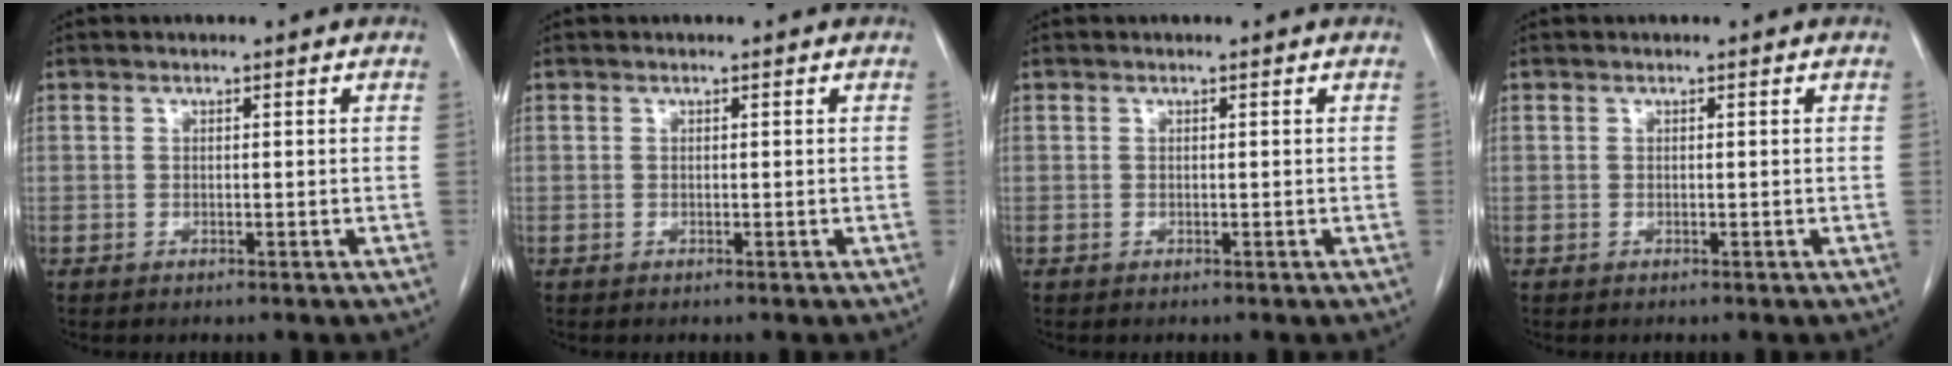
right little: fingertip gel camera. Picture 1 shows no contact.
{"total": 0.0}
{"total": 0.0}
{"total": 0.0}